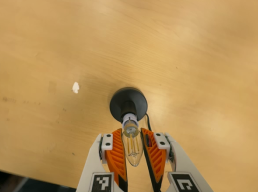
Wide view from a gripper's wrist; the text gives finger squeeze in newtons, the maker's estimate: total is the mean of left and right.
{"total": 13.7, "left": 13.4, "right": 13.9}